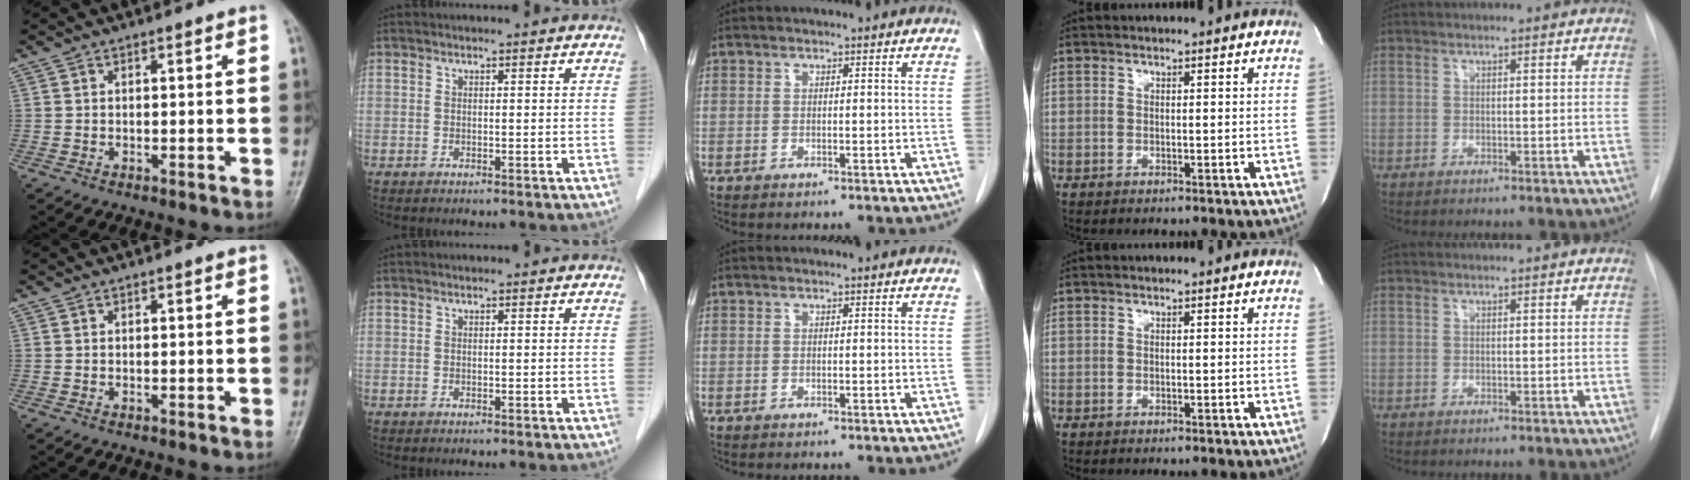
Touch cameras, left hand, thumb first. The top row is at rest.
{}